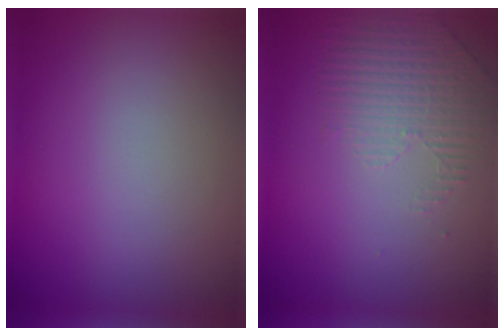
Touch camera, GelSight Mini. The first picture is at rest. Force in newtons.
{"total": 1.5, "press": 0.9, "slide": 1.2}